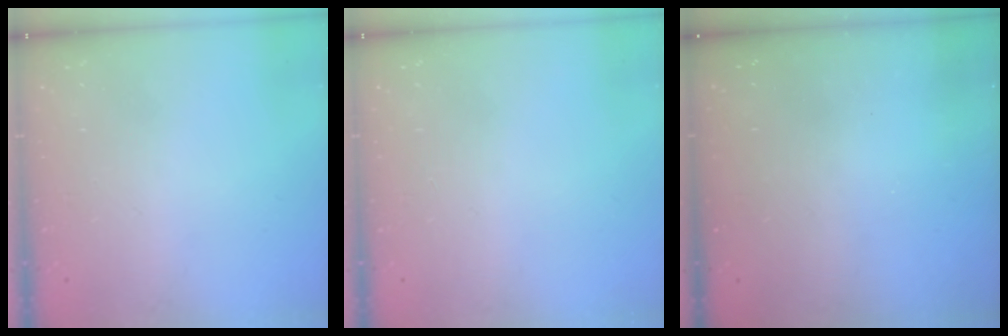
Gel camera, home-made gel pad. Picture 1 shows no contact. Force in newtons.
{"total": 0.0}
{"total": 3.0, "press": 3.0, "slide": 0.1}